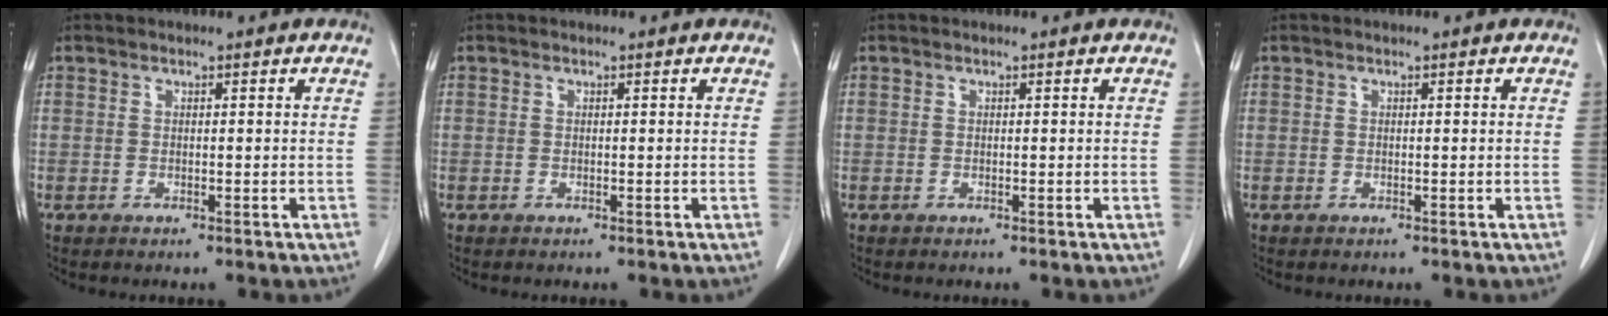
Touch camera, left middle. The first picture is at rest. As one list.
[{"total": 0.0}, {"total": 0.0}, {"total": 0.0}]